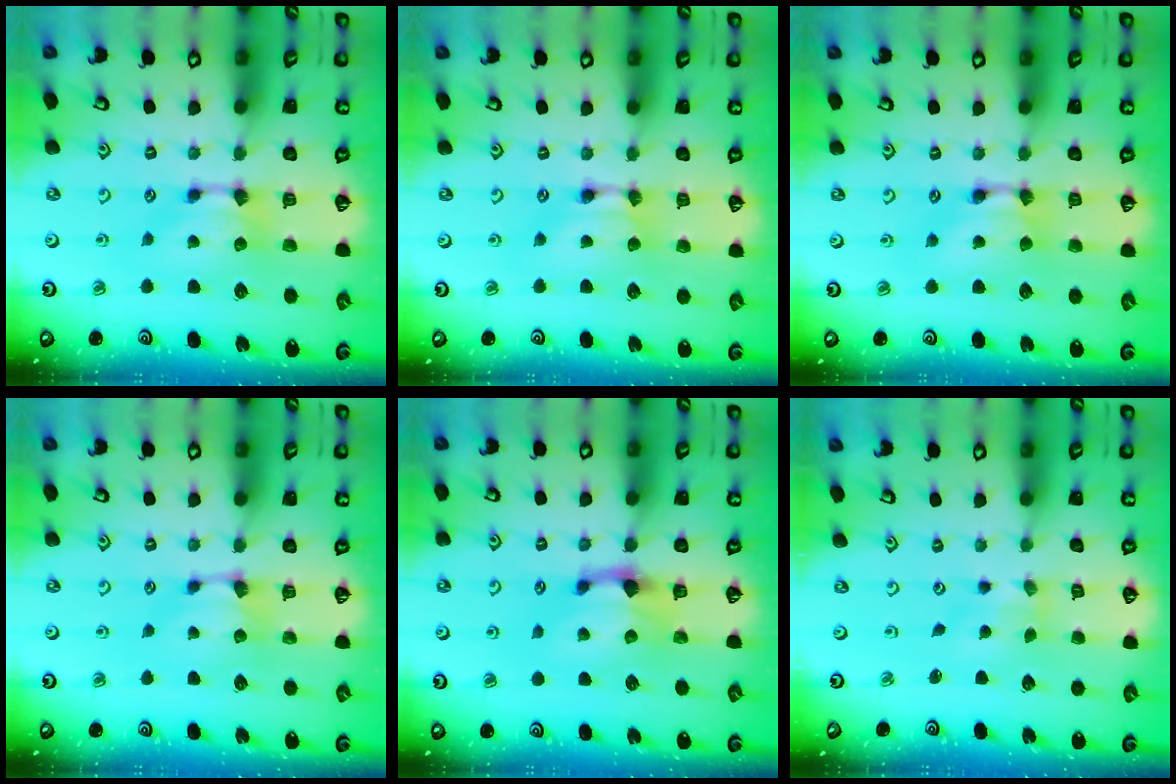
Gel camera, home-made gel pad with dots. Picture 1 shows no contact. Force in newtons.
{"total": 1.7, "press": 1.7, "slide": 0.2}
{"total": 1.5, "press": 1.5, "slide": 0.1}
{"total": 1.1, "press": 0.4, "slide": 1.0}
{"total": 1.9, "press": 1.3, "slide": 1.4}
{"total": 1.4, "press": 1.0, "slide": 0.9}